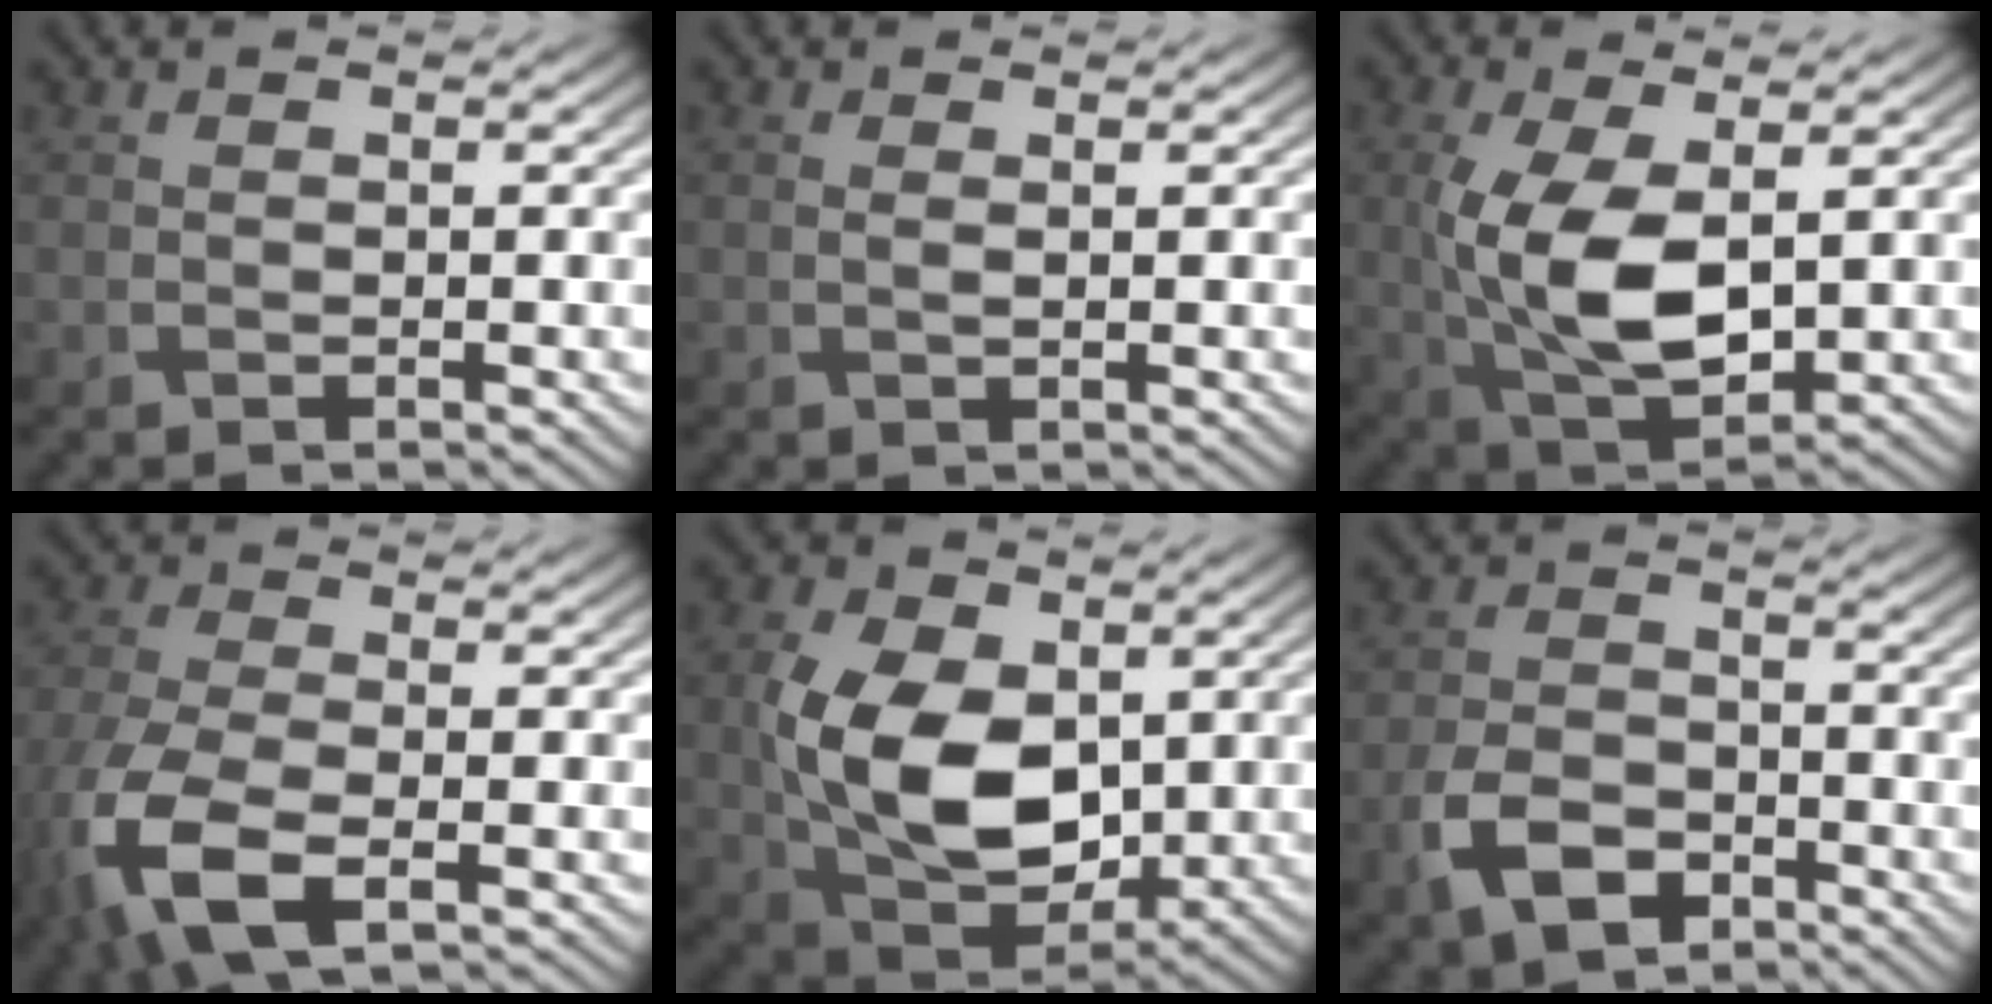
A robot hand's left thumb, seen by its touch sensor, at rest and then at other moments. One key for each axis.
{"total": 1.2, "fx": 0.3, "fy": 0.4, "fz": 1.1, "tx": -0.026, "ty": -0.003, "tz": 0.010}
{"total": 10.1, "fx": 0.4, "fy": 5.2, "fz": 8.6, "tx": -0.204, "ty": -0.011, "tz": 0.015}
{"total": 11.2, "fx": -5.2, "fy": 5.3, "fz": 8.4, "tx": -0.224, "ty": -0.042, "tz": -0.096}
{"total": 12.9, "fx": 0.3, "fy": 8.1, "fz": 10.0, "tx": -0.210, "ty": -0.004, "tz": 0.005}
{"total": 6.6, "fx": -3.7, "fy": 3.9, "fz": 3.9, "tx": -0.094, "ty": -0.005, "tz": -0.082}